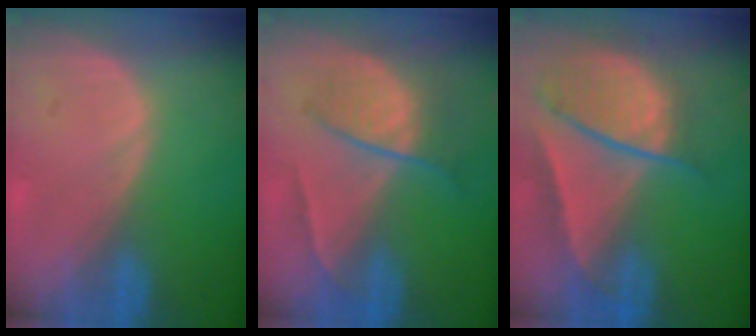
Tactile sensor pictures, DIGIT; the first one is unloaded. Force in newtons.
{"total": 6.6, "press": 6.0, "slide": 2.8}
{"total": 9.5, "press": 8.2, "slide": 4.8}